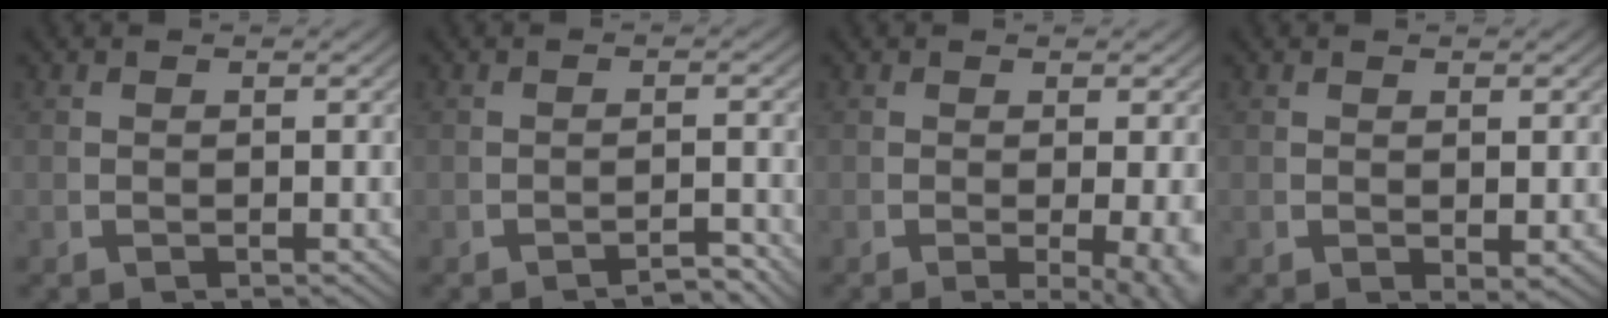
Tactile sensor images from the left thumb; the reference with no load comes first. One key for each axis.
{"total": 2.1, "fx": -2.0, "fy": 0.1, "fz": 0.7, "tx": -0.013, "ty": -0.003, "tz": -0.031}
{"total": 4.9, "fx": -1.6, "fy": 1.8, "fz": 4.3, "tx": -0.068, "ty": -0.022, "tz": -0.015}
{"total": 1.1, "fx": 0.5, "fy": 0.4, "fz": 0.8, "tx": -0.014, "ty": -0.005, "tz": 0.013}